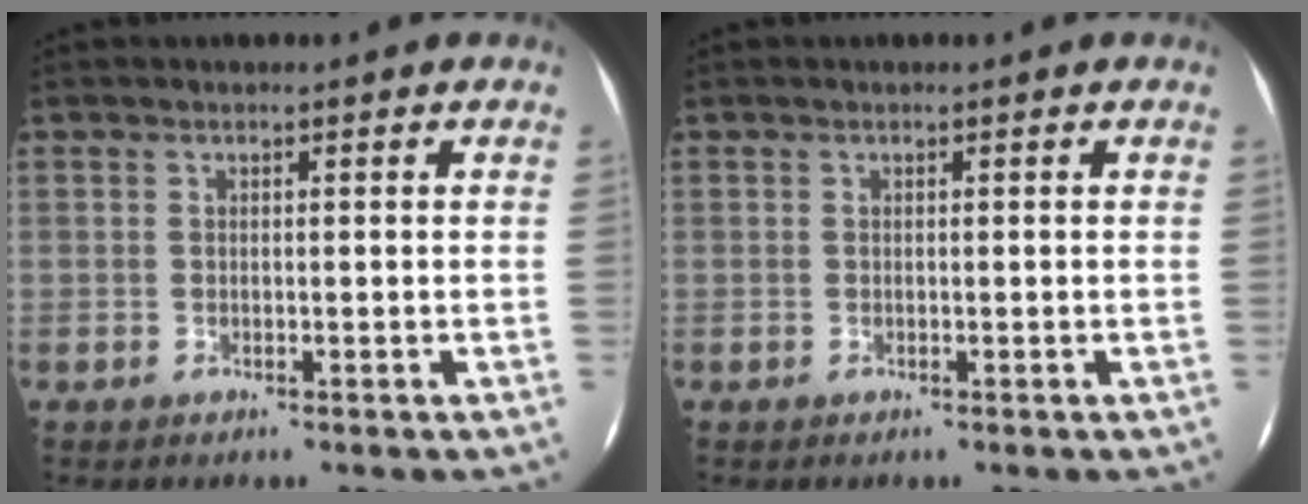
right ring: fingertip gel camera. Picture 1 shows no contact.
{"total": 0.0}